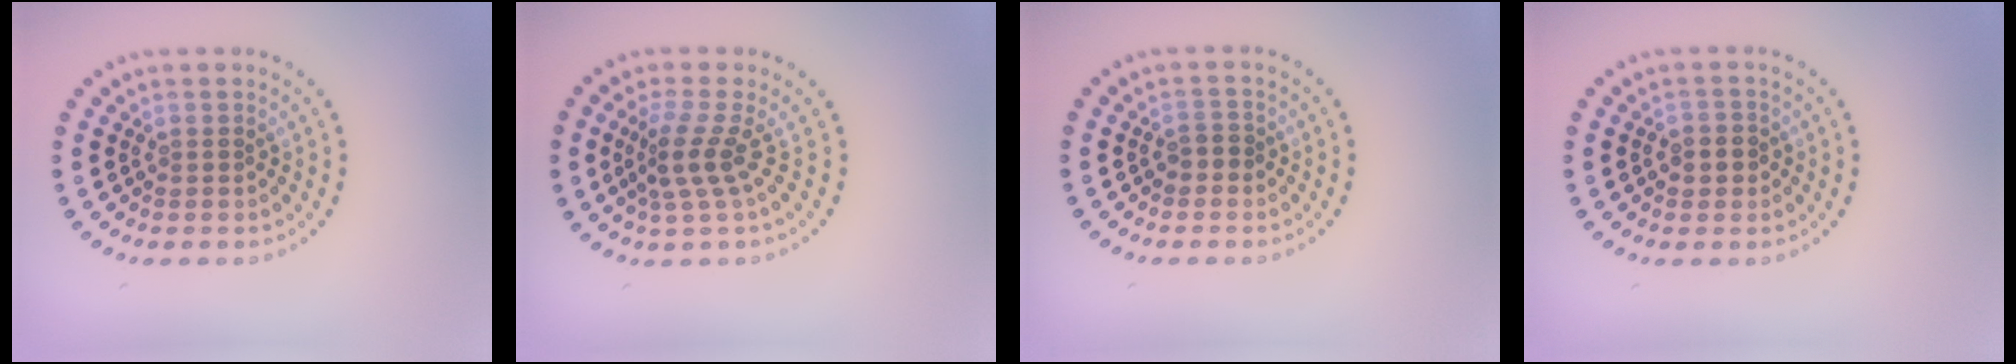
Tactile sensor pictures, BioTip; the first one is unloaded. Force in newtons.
{"total": 3.0, "press": 2.0, "slide": 2.2}
{"total": 1.1, "press": 1.1, "slide": 0.4}
{"total": 1.9, "press": 1.8, "slide": 0.6}